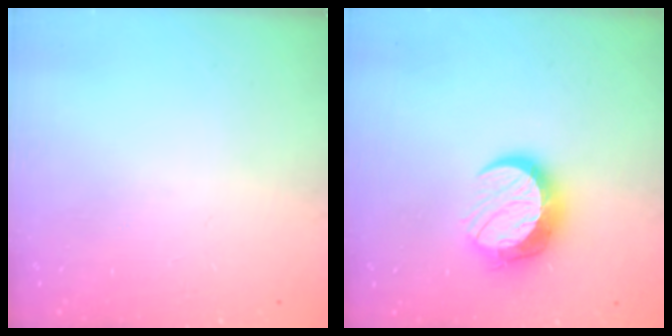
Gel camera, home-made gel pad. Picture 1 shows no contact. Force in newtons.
{"total": 11.3, "press": 11.3, "slide": 0.9}